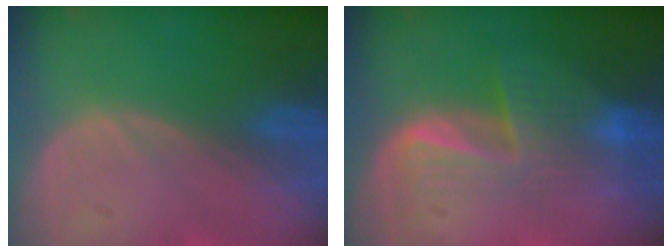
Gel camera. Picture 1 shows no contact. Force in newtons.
{"total": 6.5, "press": 6.2, "slide": 1.9}